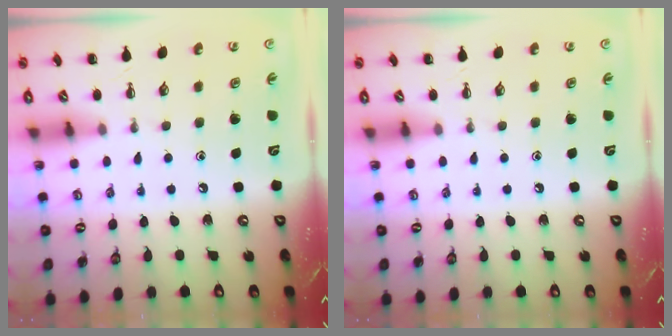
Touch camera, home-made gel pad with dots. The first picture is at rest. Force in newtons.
{"total": 0.0}